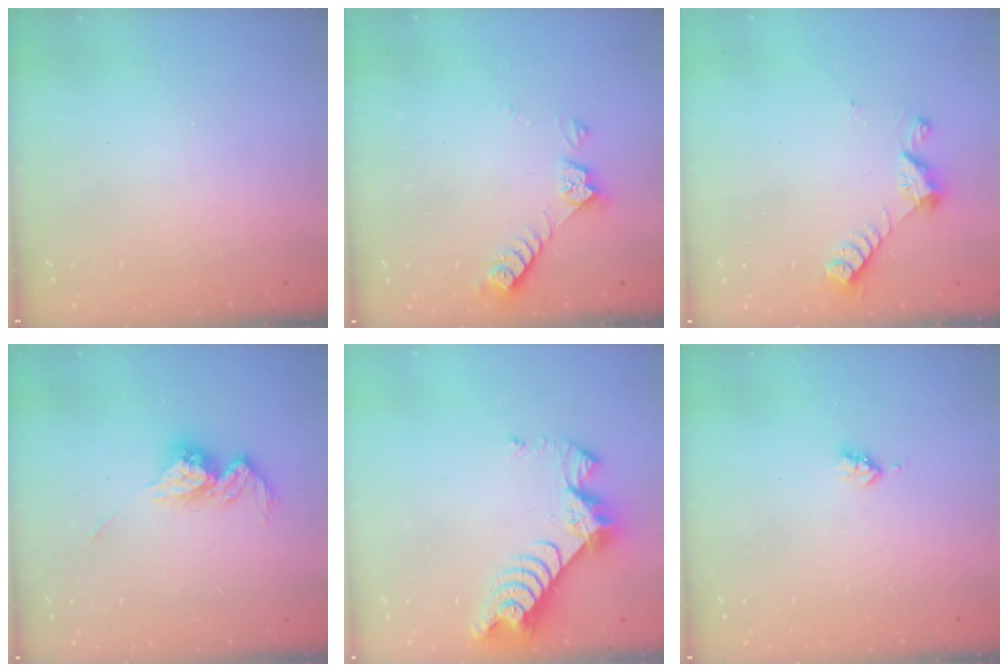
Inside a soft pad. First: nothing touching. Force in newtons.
{"total": 4.9, "press": 4.8, "slide": 0.6}
{"total": 7.2, "press": 7.2, "slide": 0.5}
{"total": 11.8, "press": 11.8, "slide": 0.5}
{"total": 9.3, "press": 9.2, "slide": 0.8}
{"total": 2.9, "press": 2.9, "slide": 0.5}